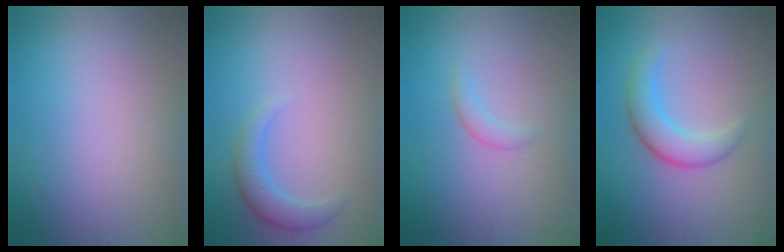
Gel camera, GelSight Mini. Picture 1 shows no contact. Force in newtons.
{"total": 2.5, "press": 2.5, "slide": 0.1}
{"total": 1.1, "press": 1.1, "slide": 0.1}
{"total": 3.4, "press": 3.4, "slide": 0.3}